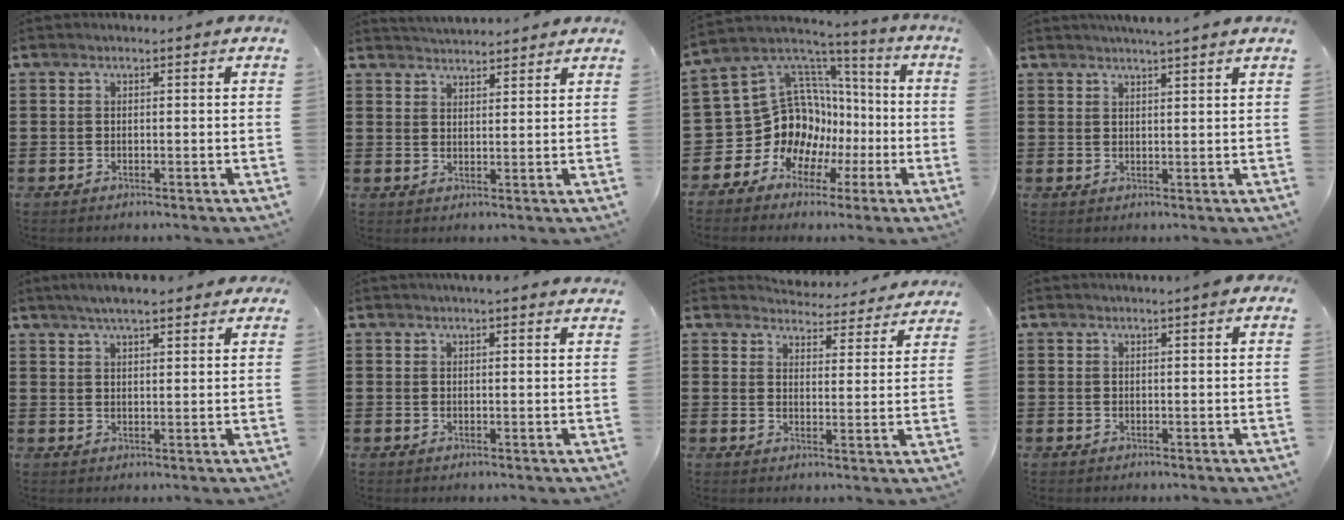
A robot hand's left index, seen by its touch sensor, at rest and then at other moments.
{"total": 2.9, "force": [2.9, -0.1, -0.1], "torque": [-0.006, -0.009, 0.054]}
{"total": 13.9, "force": [-1.1, 12.8, 5.3], "torque": [-0.160, -0.031, 0.002]}
{"total": 2.4, "force": [2.3, -0.4, 0.7], "torque": [-0.018, -0.002, 0.043]}
{"total": 4.7, "force": [3.9, 0.9, 2.6], "torque": [-0.058, 0.003, 0.069]}
{"total": 2.3, "force": [2.1, 0.0, 0.8], "torque": [-0.020, 0.002, 0.040]}
{"total": 4.5, "force": [4.5, 0.3, 0.2], "torque": [-0.017, -0.032, 0.077]}
{"total": 1.2, "force": [1.0, -0.1, 0.7], "torque": [-0.015, -0.001, 0.019]}